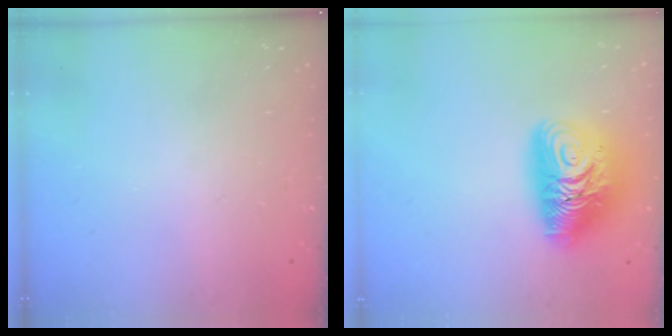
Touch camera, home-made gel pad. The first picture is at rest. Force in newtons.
{"total": 15.4, "press": 15.3, "slide": 1.3}